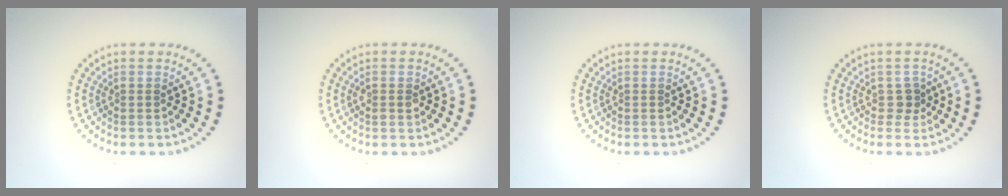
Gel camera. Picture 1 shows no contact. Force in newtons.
{"total": 1.1, "press": 1.0, "slide": 0.3}
{"total": 0.0}
{"total": 1.2, "press": 0.9, "slide": 0.7}